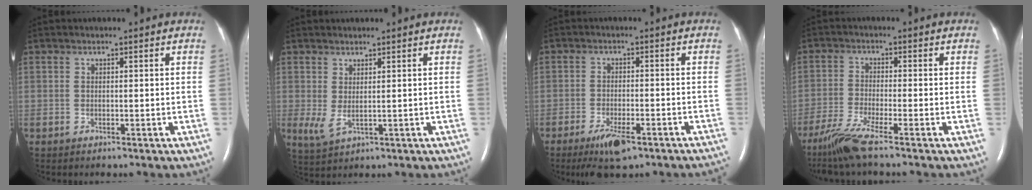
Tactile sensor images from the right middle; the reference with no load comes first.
{"total": 3.2, "force": [0.3, 0.9, 3.1], "torque": [-0.075, -0.002, 0.019]}
{"total": 8.0, "force": [-5.9, 1.4, 5.3], "torque": [-0.081, -0.016, -0.094]}
{"total": 6.9, "force": [-5.3, -0.8, 4.4], "torque": [-0.093, -0.028, -0.104]}